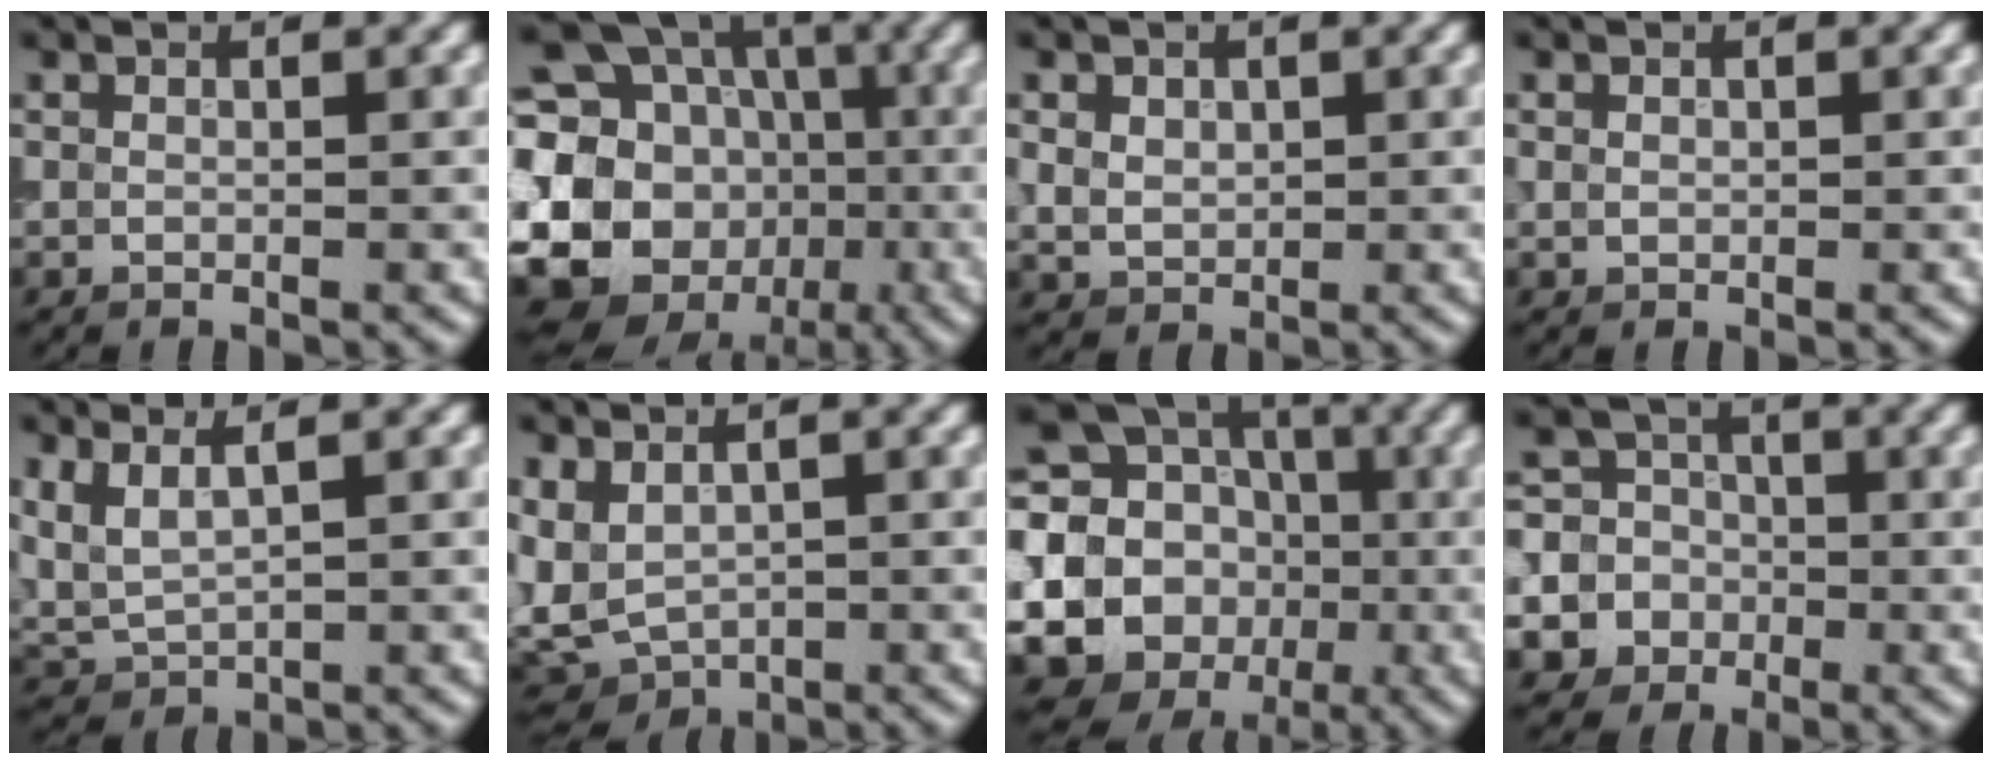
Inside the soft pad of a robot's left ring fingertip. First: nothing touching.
{"total": 18.5, "force": [-1.7, 16.3, 8.6], "torque": [-0.196, -0.005, -0.054]}
{"total": 2.3, "force": [0.8, 1.8, 1.2], "torque": [-0.023, 0.004, 0.011]}
{"total": 0.6, "force": [0.2, 0.5, 0.3], "torque": [-0.002, -0.001, 0.003]}
{"total": 3.0, "force": [1.5, 0.9, 2.4], "torque": [-0.061, 0.000, 0.039]}
{"total": 4.0, "force": [-0.5, 2.9, 2.6], "torque": [-0.058, -0.009, -0.005]}
{"total": 19.5, "force": [-1.7, 18.2, 6.8], "torque": [-0.154, -0.009, -0.054]}
{"total": 13.1, "force": [-4.5, 12.0, 2.3], "torque": [-0.086, -0.015, -0.103]}